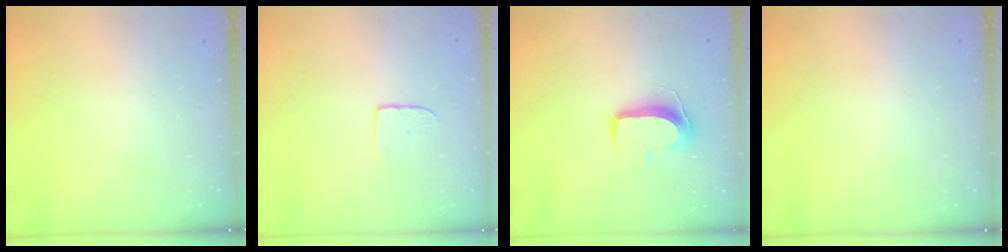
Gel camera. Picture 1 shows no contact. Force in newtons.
{"total": 5.0, "press": 5.0, "slide": 0.4}
{"total": 8.7, "press": 8.6, "slide": 0.7}
{"total": 0.0}